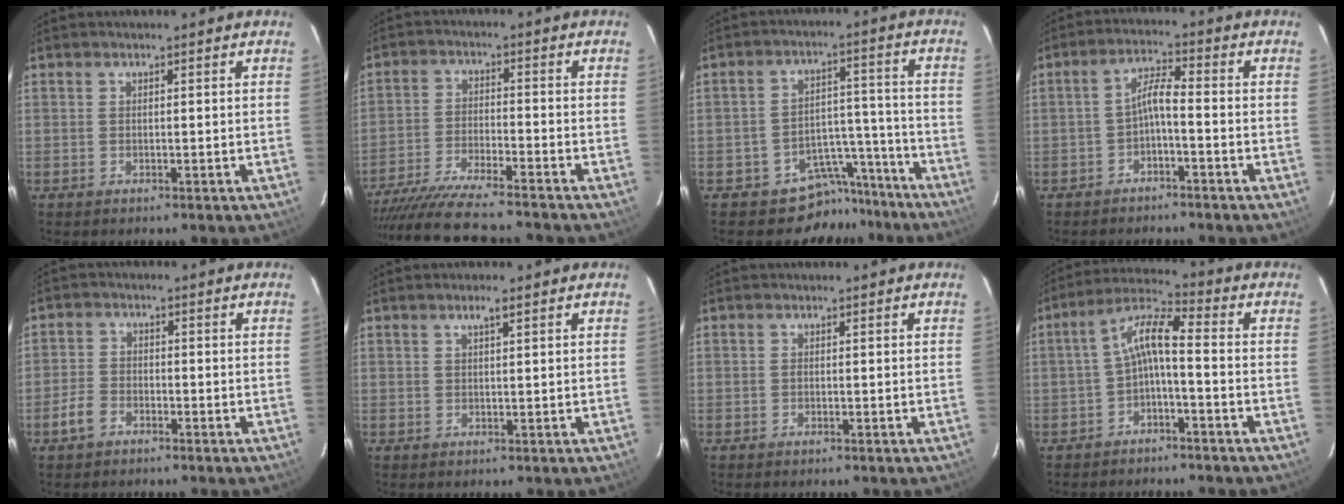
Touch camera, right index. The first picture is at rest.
{"total": 16.3, "force": [-14.6, 1.0, 7.2], "torque": [-0.151, -0.028, -0.245]}
{"total": 9.8, "force": [-8.2, 5.2, 0.9], "torque": [-0.009, 0.052, -0.110]}
{"total": 3.8, "force": [-2.0, 0.5, 3.2], "torque": [-0.074, 0.014, -0.035]}
{"total": 4.0, "force": [-2.6, 2.6, 1.6], "torque": [-0.040, 0.006, -0.048]}
{"total": 1.6, "force": [1.0, 0.2, 1.2], "torque": [-0.023, 0.005, 0.018]}
{"total": 0.0}
{"total": 6.5, "force": [-1.9, 1.3, 6.1], "torque": [-0.141, 0.021, -0.037]}